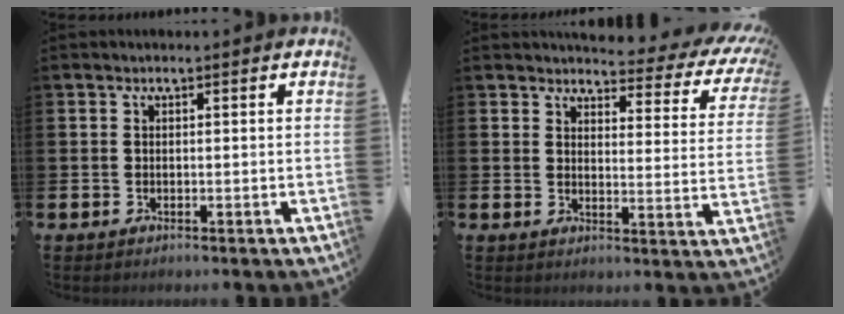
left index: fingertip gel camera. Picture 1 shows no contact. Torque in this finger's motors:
{"motor_torque": [1.14, -1.00, 0.26, 0.05]}